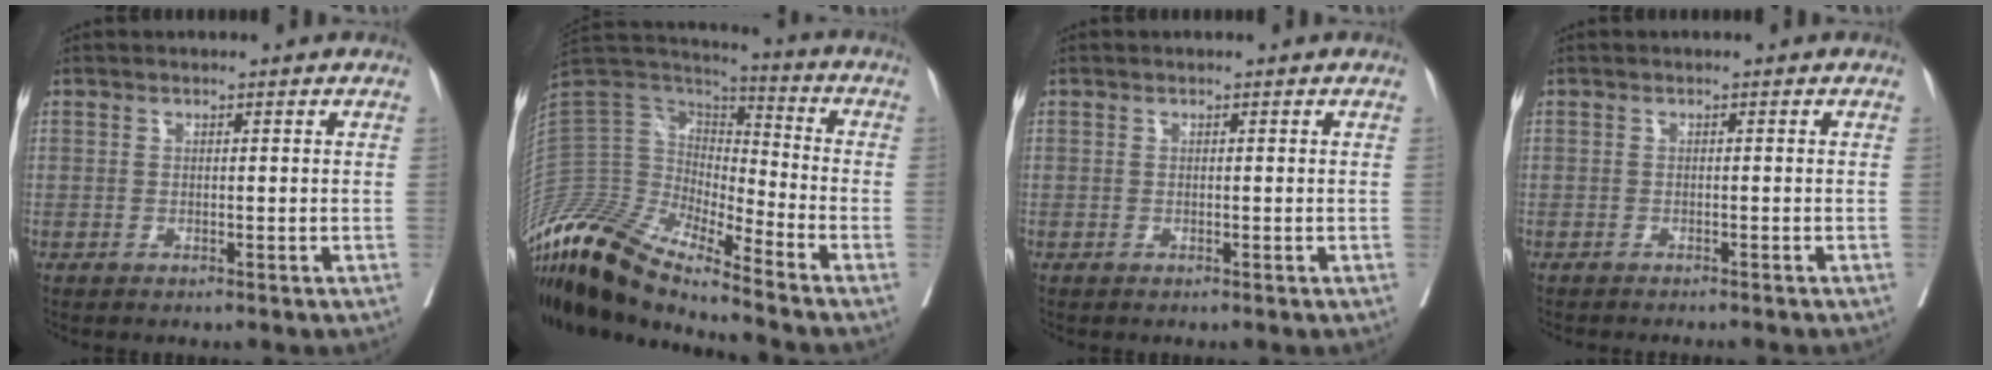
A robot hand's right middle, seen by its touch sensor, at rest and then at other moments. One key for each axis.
{"total": 18.8, "fx": -14.8, "fy": 3.7, "fz": 11.1, "tx": -0.226, "ty": 0.015, "tz": -0.283}
{"total": 0.0}
{"total": 5.3, "fx": -4.9, "fy": 0.5, "fz": 2.0, "tx": -0.016, "ty": -0.010, "tz": -0.061}